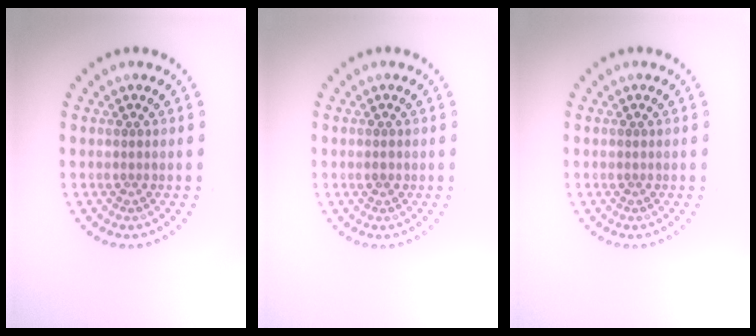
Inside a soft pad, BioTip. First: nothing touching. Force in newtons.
{"total": 0.7, "press": 0.7, "slide": 0.1}
{"total": 0.0}